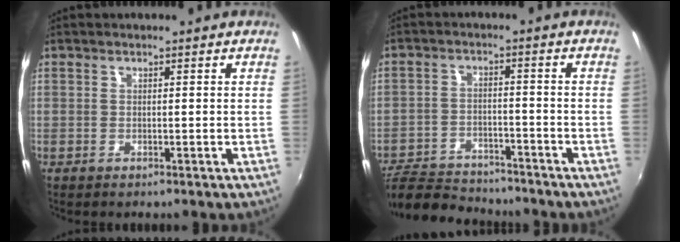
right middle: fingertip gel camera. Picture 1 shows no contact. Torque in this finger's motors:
{"motor_torque": [0.63, -0.91, -0.29, -0.09]}